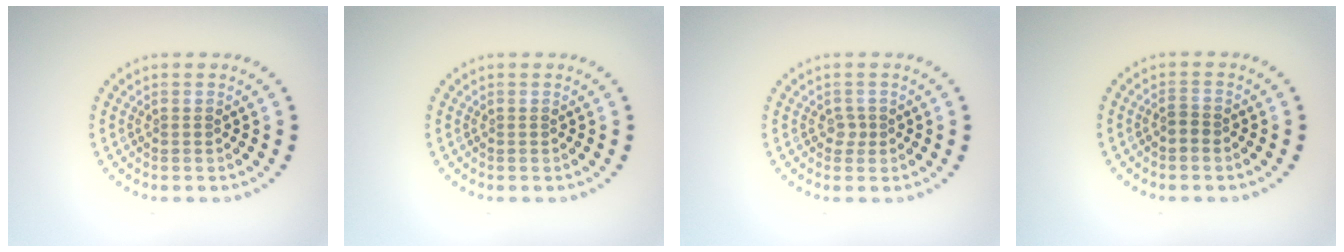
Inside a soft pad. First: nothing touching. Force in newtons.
{"total": 0.0}
{"total": 1.0, "press": 0.7, "slide": 0.6}
{"total": 1.1, "press": 0.9, "slide": 0.7}